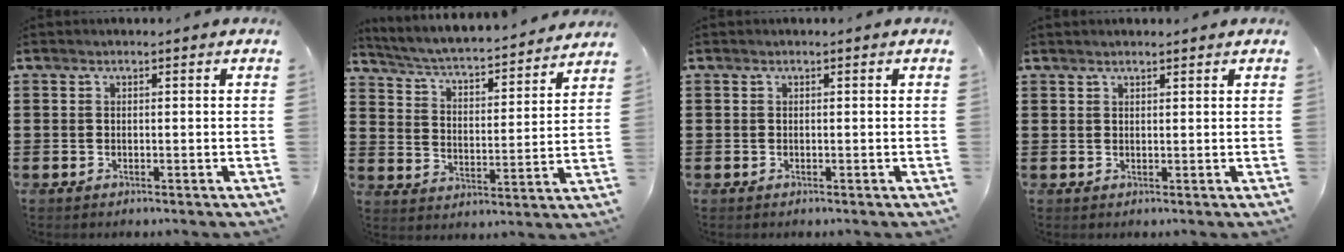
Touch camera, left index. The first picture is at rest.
{"total": 3.6, "force": [3.4, -0.2, 1.1], "torque": [-0.042, -0.037, 0.048]}
{"total": 0.0}
{"total": 1.1, "force": [1.0, 0.0, 0.4], "torque": [-0.009, -0.001, 0.019]}